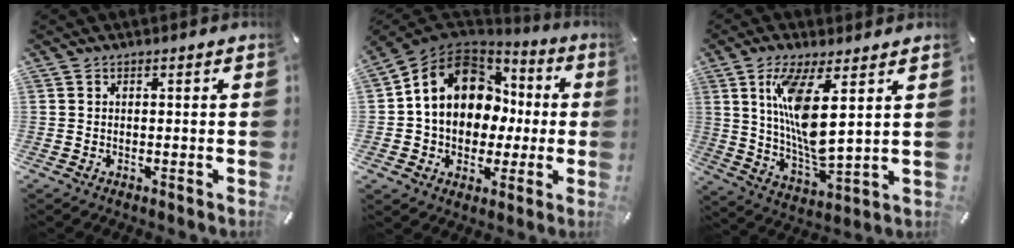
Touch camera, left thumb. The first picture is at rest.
{"total": 13.7, "force": [2.0, 11.5, 7.2], "torque": [-0.147, -0.001, 0.044]}
{"total": 13.5, "force": [5.0, 3.9, 11.9], "torque": [-0.235, -0.031, 0.083]}